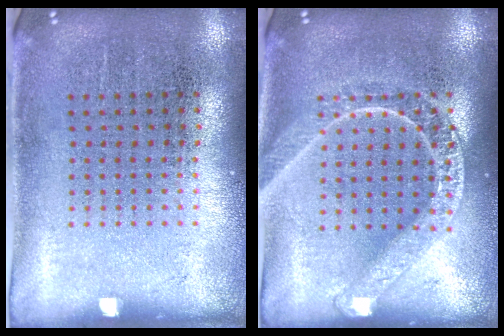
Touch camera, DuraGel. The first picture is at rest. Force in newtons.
{"total": 2.8, "press": 2.8, "slide": 0.4}